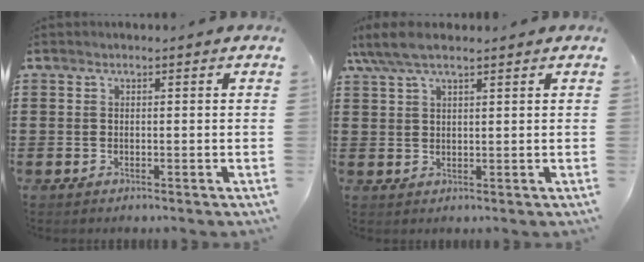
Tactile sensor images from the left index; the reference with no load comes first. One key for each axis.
{"total": 5.1, "fx": 3.6, "fy": 1.2, "fz": 3.4, "tx": -0.073, "ty": 0.002, "tz": 0.068}